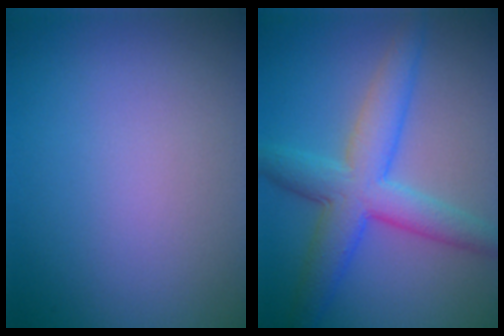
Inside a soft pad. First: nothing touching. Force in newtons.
{"total": 6.6, "press": 6.6, "slide": 0.1}